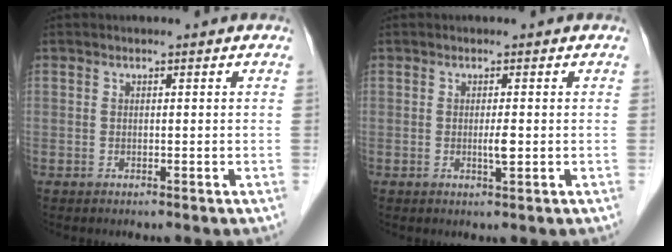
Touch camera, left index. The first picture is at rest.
{"total": 1.3, "force": [0.0, 0.1, 1.3], "torque": [-0.029, -0.002, 0.001]}